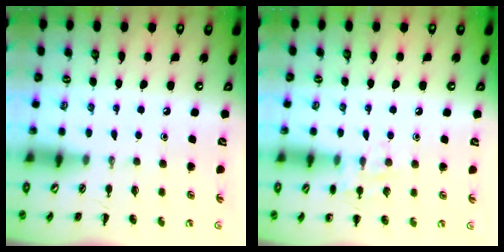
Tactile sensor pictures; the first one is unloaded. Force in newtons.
{"total": 7.4, "press": 7.3, "slide": 1.1}